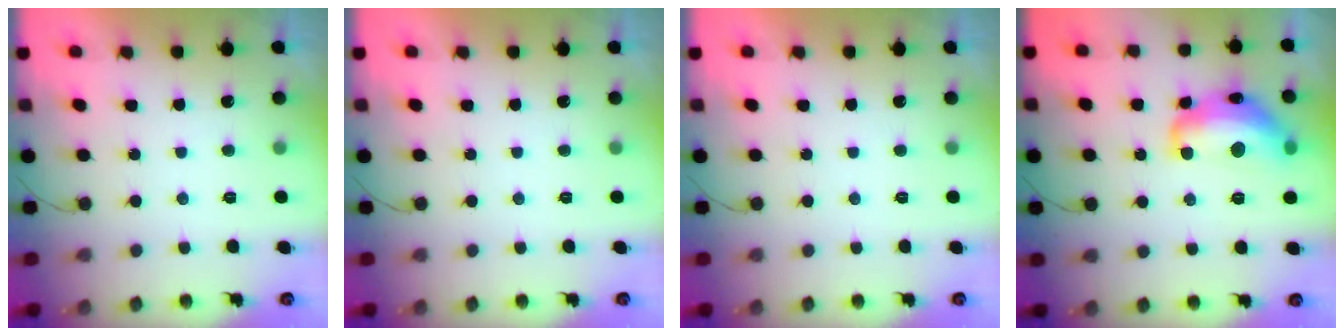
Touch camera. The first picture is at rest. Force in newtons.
{"total": 0.0}
{"total": 0.0}
{"total": 15.3, "press": 15.2, "slide": 0.9}